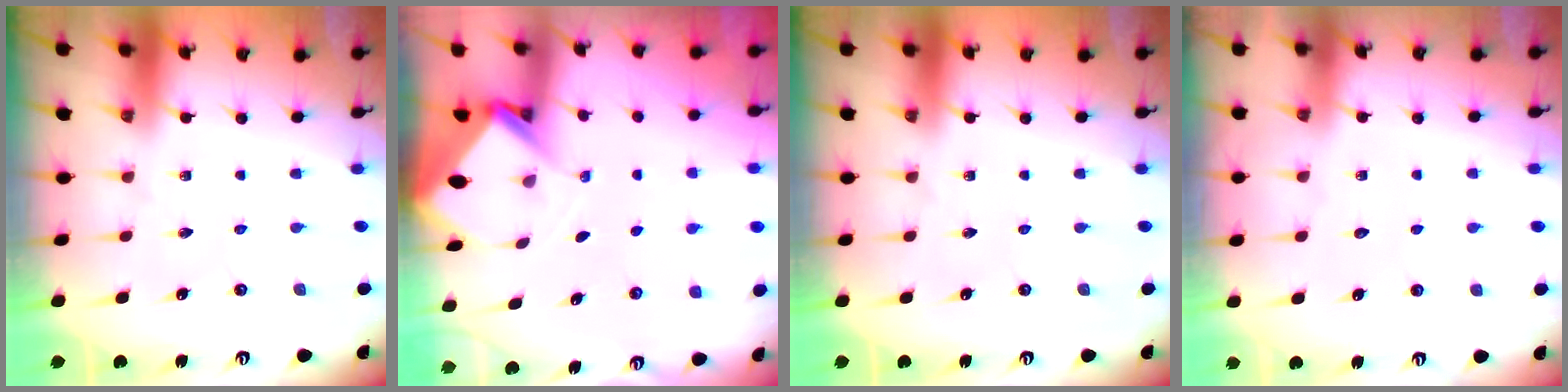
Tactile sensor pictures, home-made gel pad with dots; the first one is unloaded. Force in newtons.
{"total": 3.6, "press": 3.6, "slide": 0.2}
{"total": 0.0}
{"total": 0.8, "press": 0.8, "slide": 0.1}